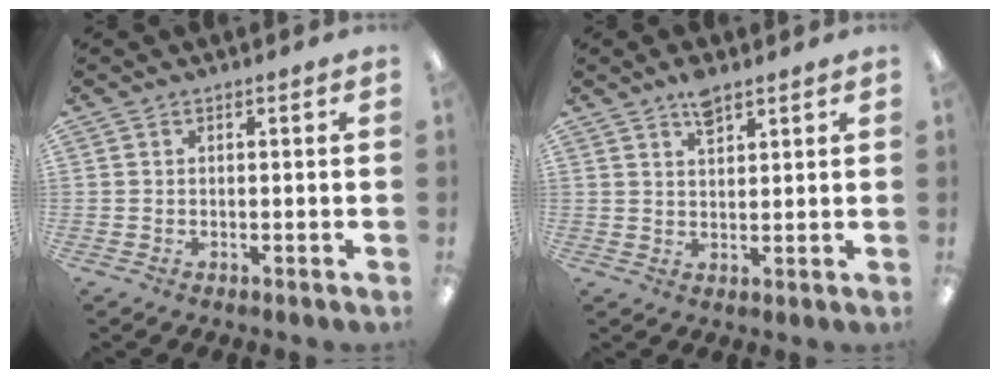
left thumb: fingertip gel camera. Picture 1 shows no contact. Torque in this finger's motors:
{"motor_torque": [0.58, 0.16, 0.83, -0.37, -0.01]}